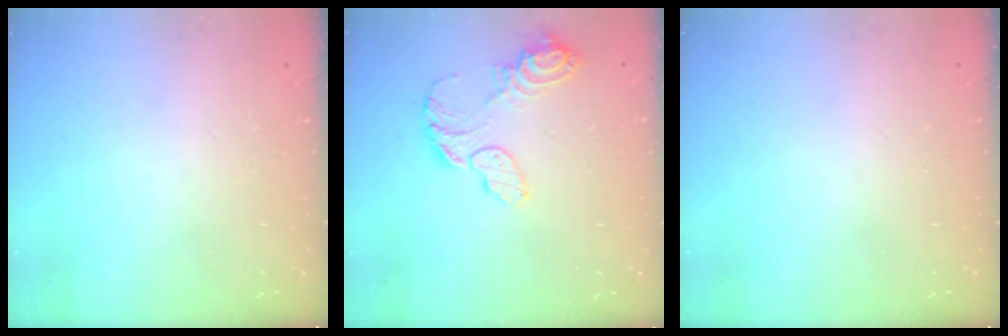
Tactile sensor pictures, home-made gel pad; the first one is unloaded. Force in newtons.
{"total": 10.9, "press": 10.8, "slide": 1.0}
{"total": 0.0}